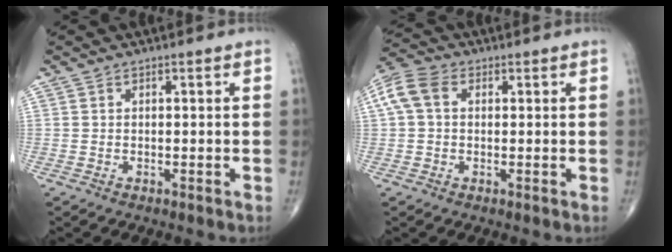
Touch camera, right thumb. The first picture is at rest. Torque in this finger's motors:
{"motor_torque": [0.26, 0.24, 0.52, 0.10, 0.18]}